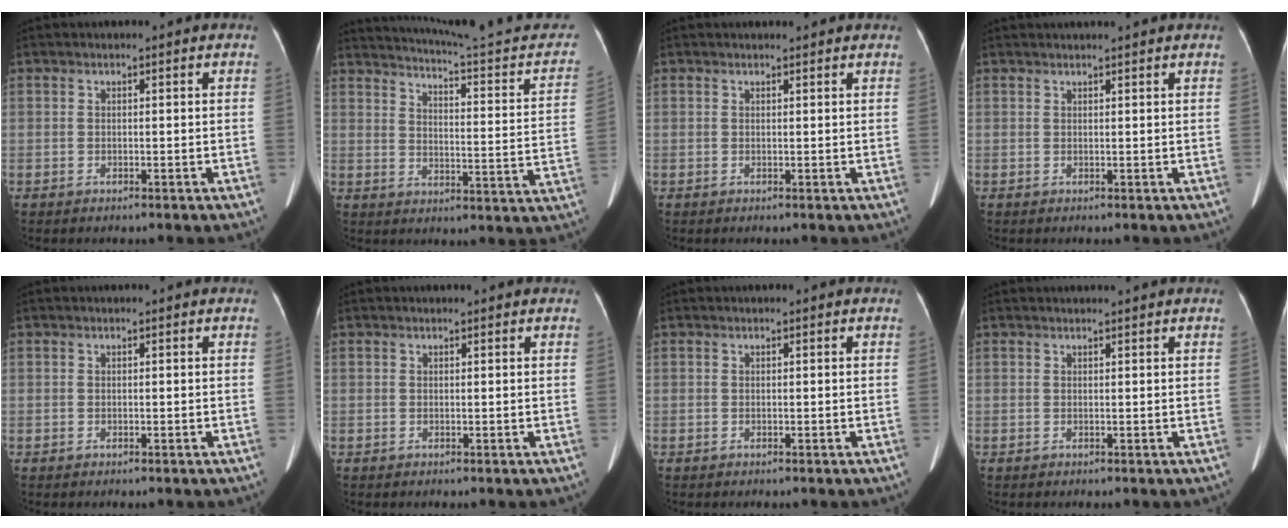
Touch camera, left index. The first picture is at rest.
{"total": 22.7, "force": [21.1, 1.1, 8.3], "torque": [-0.116, -0.059, 0.259]}
{"total": 2.4, "force": [2.3, 0.2, 0.6], "torque": [-0.010, 0.011, 0.025]}
{"total": 4.3, "force": [4.0, -0.2, 1.6], "torque": [-0.016, 0.027, 0.049]}
{"total": 0.0}
{"total": 1.2, "force": [1.2, 0.1, 0.3], "torque": [-0.009, 0.008, 0.014]}
{"total": 0.0}
{"total": 1.9, "force": [1.8, -0.4, 0.5], "torque": [-0.008, 0.009, 0.027]}